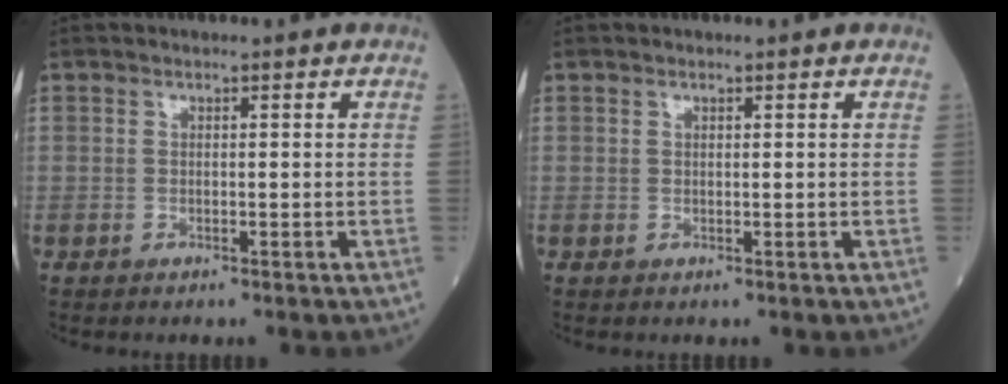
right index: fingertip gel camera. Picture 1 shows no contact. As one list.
[{"total": 0.0}]